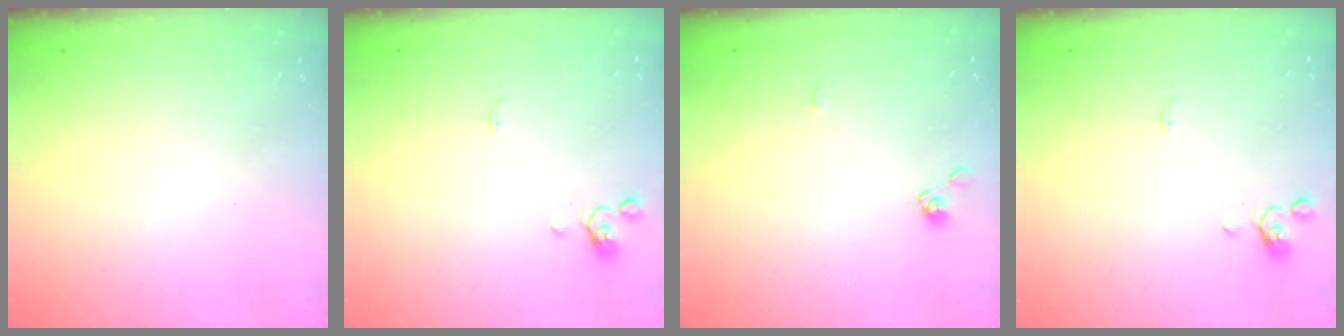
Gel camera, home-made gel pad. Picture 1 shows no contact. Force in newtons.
{"total": 0.7, "press": 0.6, "slide": 0.3}
{"total": 2.8, "press": 2.8, "slide": 0.3}
{"total": 0.7, "press": 0.6, "slide": 0.3}